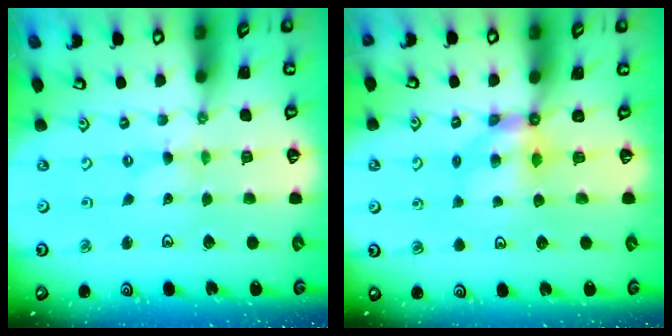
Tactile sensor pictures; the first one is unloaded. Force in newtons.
{"total": 5.8, "press": 5.8, "slide": 0.3}